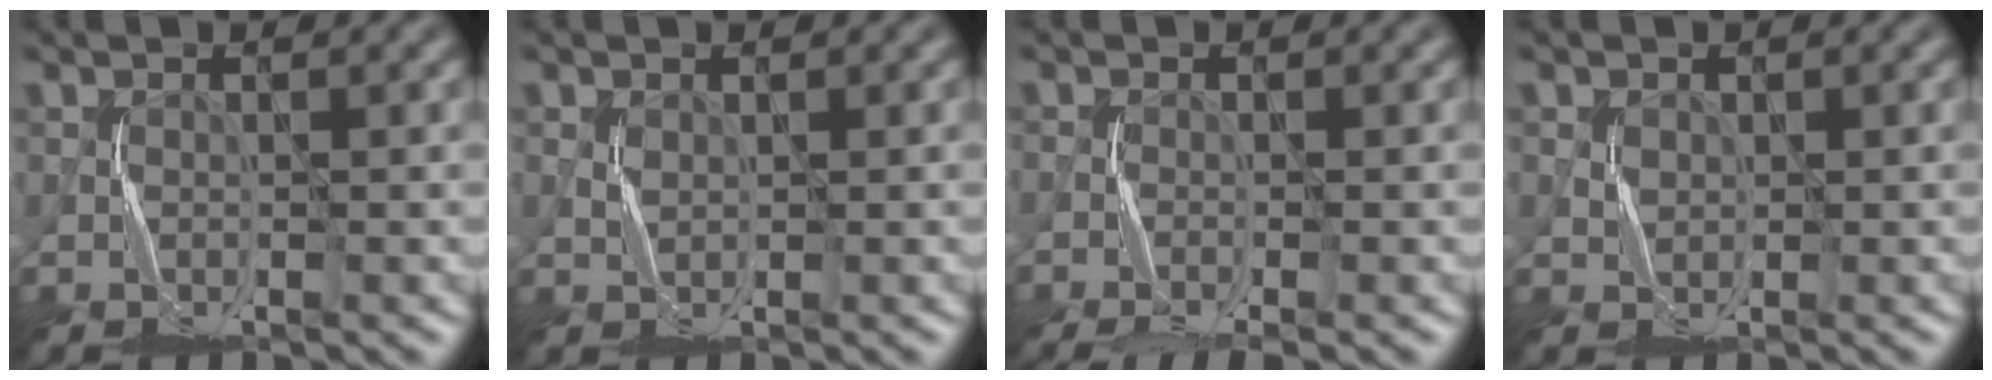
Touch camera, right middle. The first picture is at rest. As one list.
[{"total": 0.0}, {"total": 4.0, "force": [-3.3, 0.5, 2.3], "torque": [-0.039, -0.006, -0.063]}, {"total": 0.6, "force": [0.3, 0.5, -0.2], "torque": [0.001, -0.002, 0.009]}]